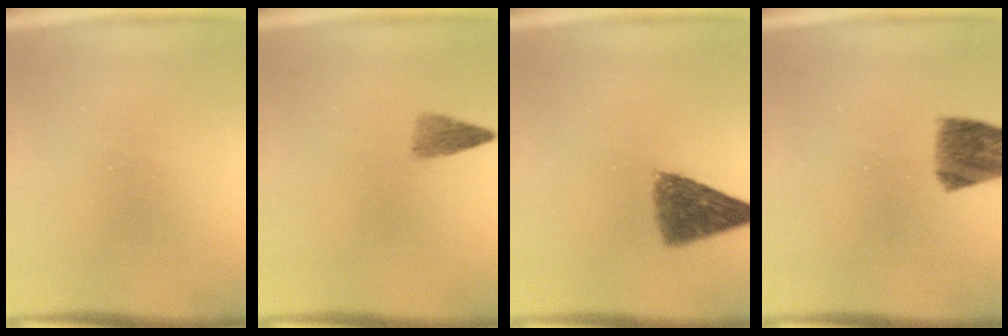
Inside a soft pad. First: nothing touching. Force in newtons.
{"total": 2.2}
{"total": 7.4}
{"total": 8.5}